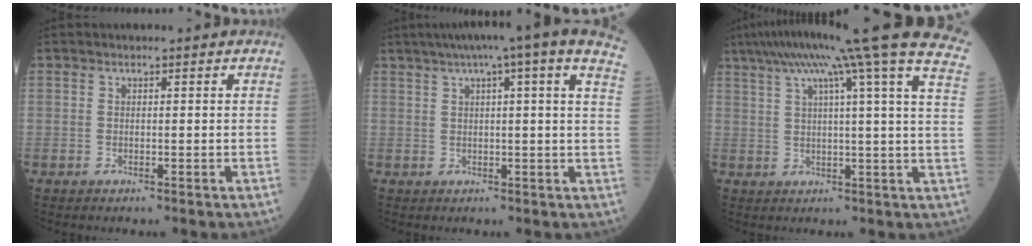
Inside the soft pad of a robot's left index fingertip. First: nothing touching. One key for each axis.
{"total": 17.7, "fx": 12.2, "fy": 0.5, "fz": 12.8, "tx": -0.199, "ty": 0.037, "tz": 0.141}
{"total": 25.8, "fx": 18.4, "fy": -0.8, "fz": 18.0, "tx": -0.240, "ty": 0.002, "tz": 0.232}